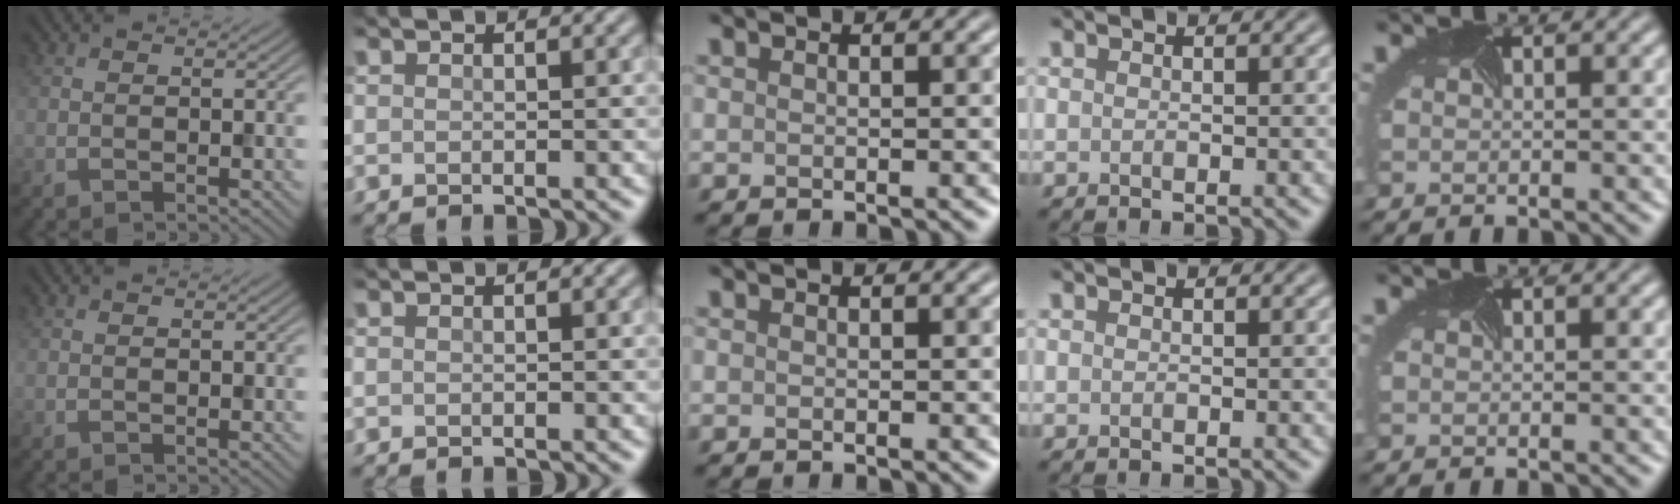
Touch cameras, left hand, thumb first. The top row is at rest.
{}